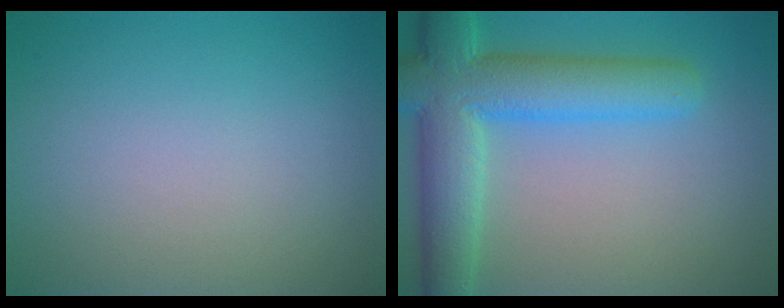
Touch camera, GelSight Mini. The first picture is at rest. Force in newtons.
{"total": 8.5, "press": 8.5, "slide": 0.7}